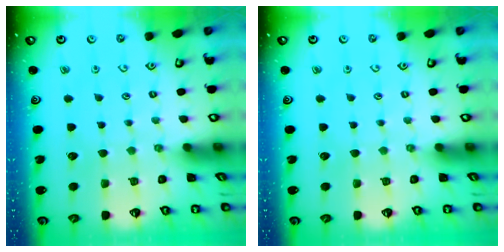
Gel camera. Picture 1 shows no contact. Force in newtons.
{"total": 0.0}